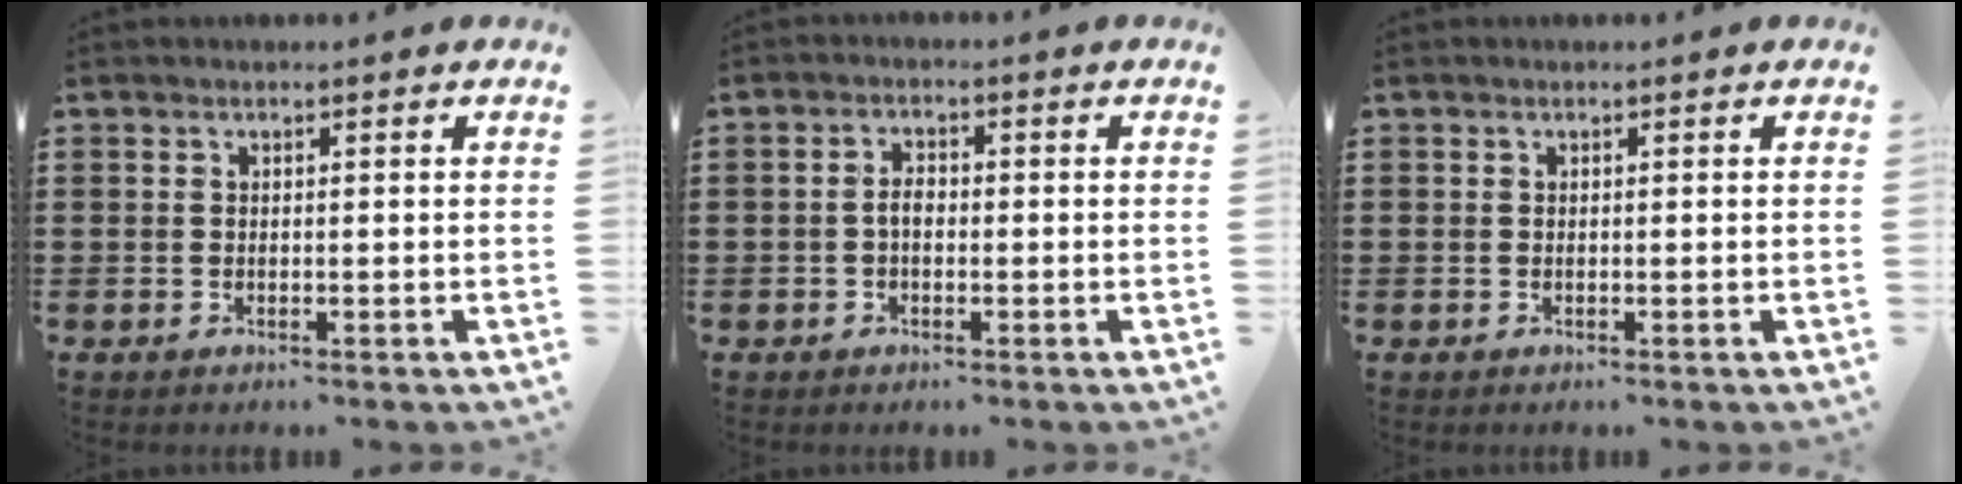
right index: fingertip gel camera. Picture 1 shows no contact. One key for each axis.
{"total": 2.1, "fx": -0.4, "fy": 1.1, "fz": 1.8, "tx": -0.042, "ty": 0.000, "tz": -0.011}
{"total": 0.0}